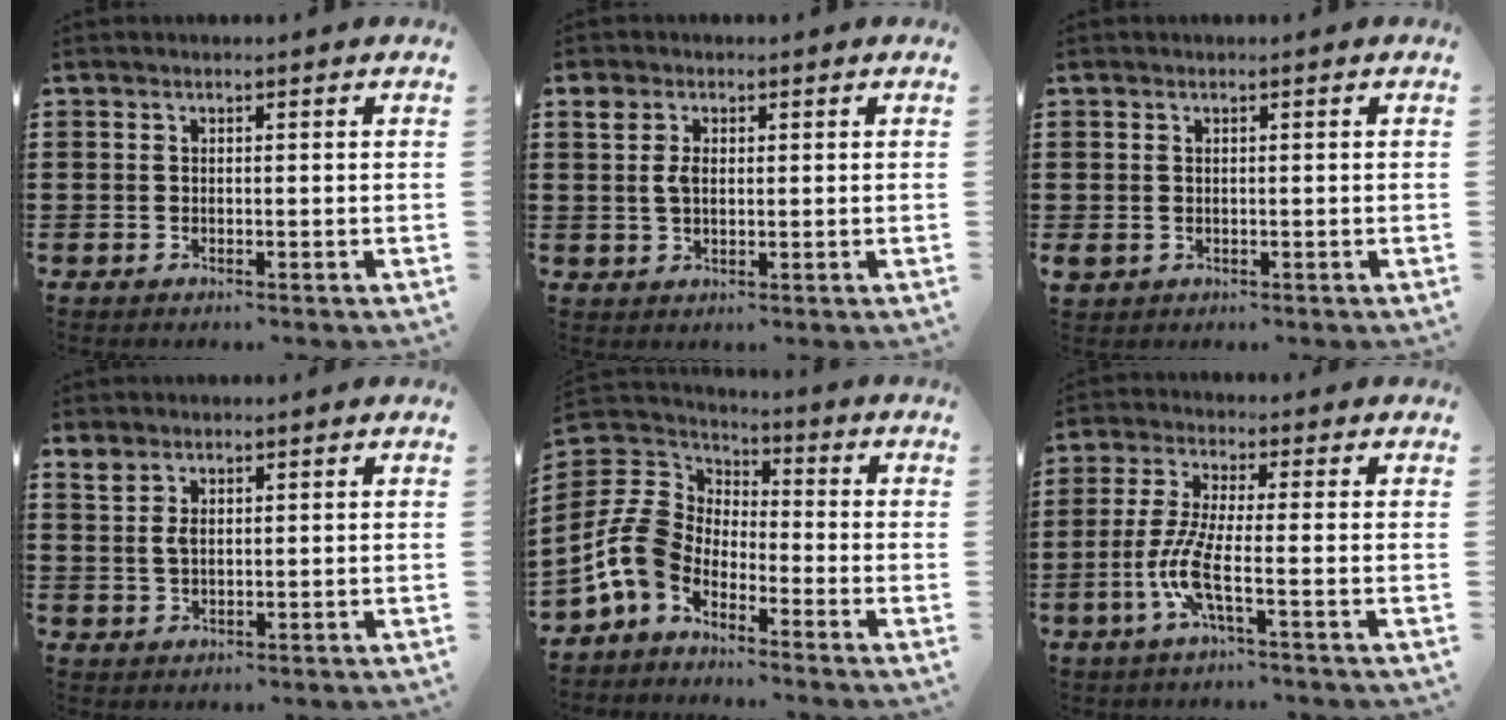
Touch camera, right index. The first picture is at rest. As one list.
[{"total": 2.9, "force": [0.8, 1.9, 2.2], "torque": [-0.049, 0.011, 0.012]}, {"total": 0.7, "force": [-0.1, 0.7, 0.1], "torque": [-0.004, 0.004, -0.004]}, {"total": 2.2, "force": [1.3, 1.1, 1.3], "torque": [-0.031, 0.005, 0.023]}, {"total": 8.7, "force": [-4.0, 5.9, 4.9], "torque": [-0.158, -0.003, -0.091]}, {"total": 7.0, "force": [-2.3, 1.0, 6.5], "torque": [-0.154, -0.018, -0.052]}]